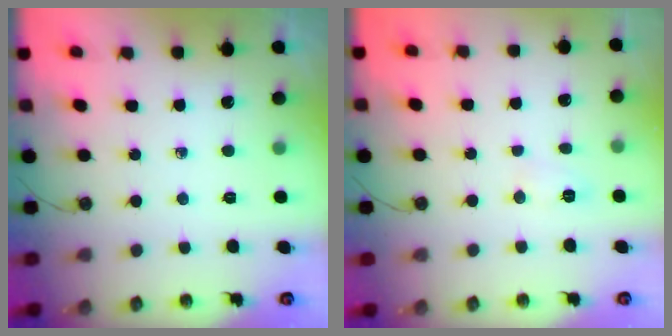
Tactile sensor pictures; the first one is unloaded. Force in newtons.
{"total": 9.1, "press": 5.5, "slide": 7.3}